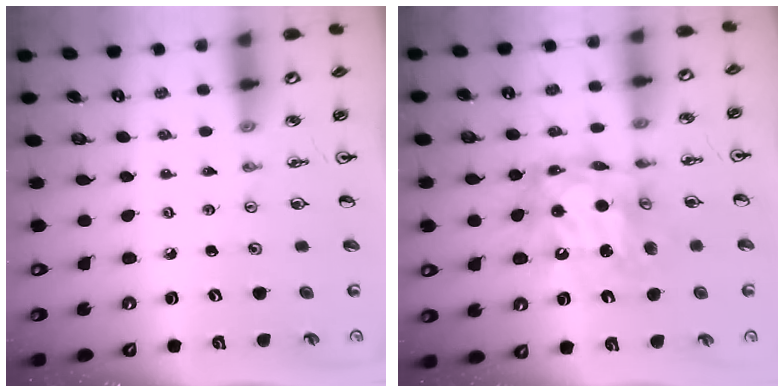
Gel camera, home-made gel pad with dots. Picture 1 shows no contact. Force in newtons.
{"total": 13.2, "press": 13.1, "slide": 1.5}